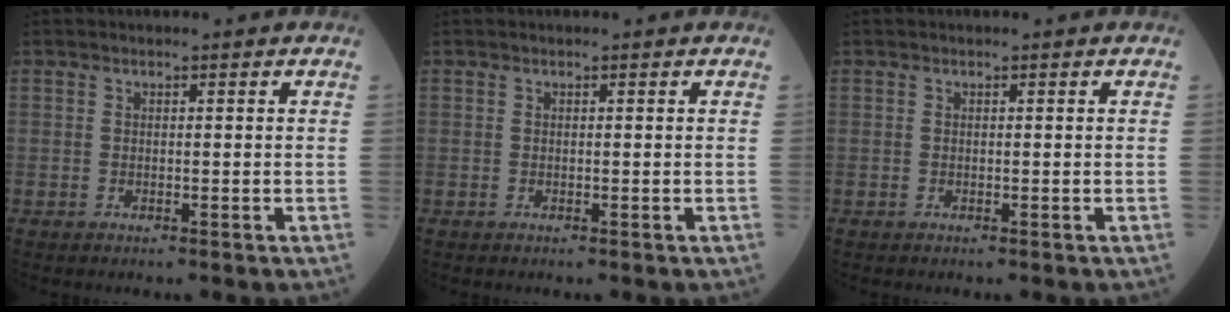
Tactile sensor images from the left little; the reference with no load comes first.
{"total": 0.0}
{"total": 0.0}